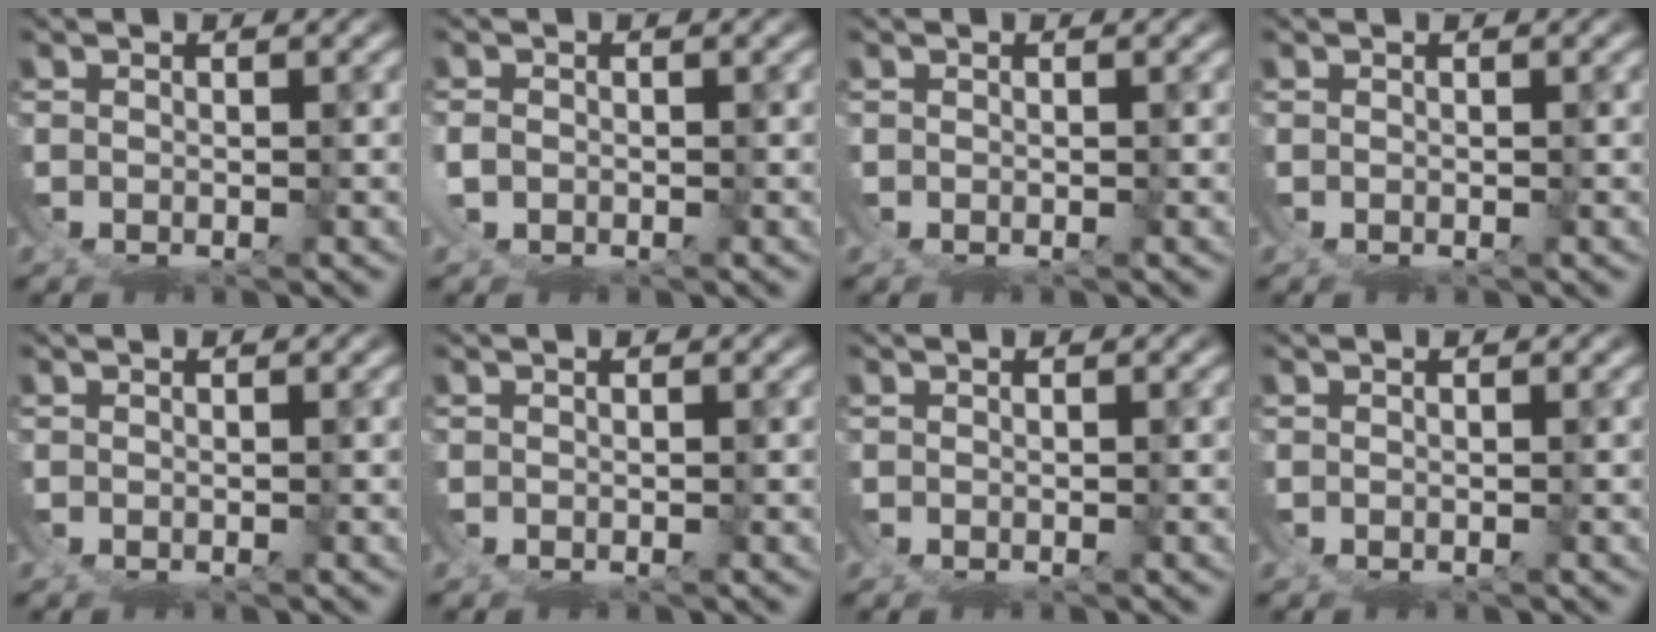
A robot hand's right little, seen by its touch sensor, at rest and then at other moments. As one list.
[{"total": 0.6, "force": [-0.1, -0.3, 0.5], "torque": [-0.020, -0.004, 0.003]}, {"total": 0.0}, {"total": 0.0}, {"total": 0.0}, {"total": 0.0}, {"total": 0.0}, {"total": 0.0}]